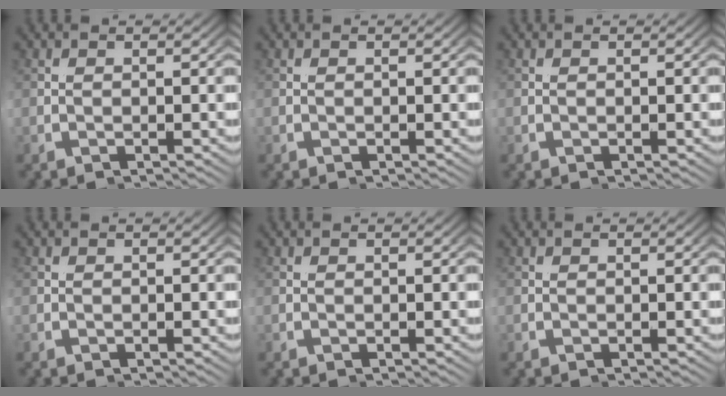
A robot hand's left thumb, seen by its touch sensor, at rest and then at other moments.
{"total": 0.0}
{"total": 0.0}
{"total": 0.0}
{"total": 0.0}
{"total": 0.0}